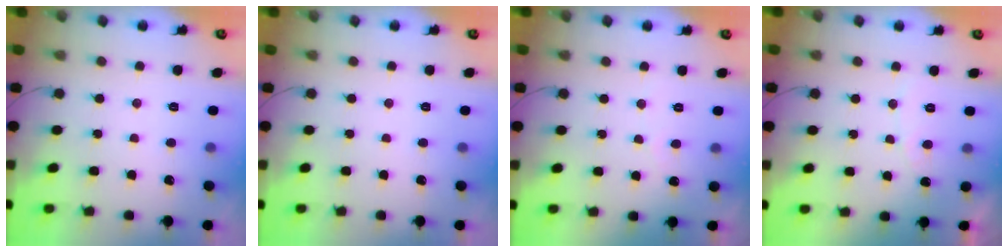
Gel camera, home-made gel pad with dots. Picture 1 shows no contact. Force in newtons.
{"total": 0.0}
{"total": 1.9, "press": 1.9, "slide": 0.2}
{"total": 4.0, "press": 4.0, "slide": 0.3}